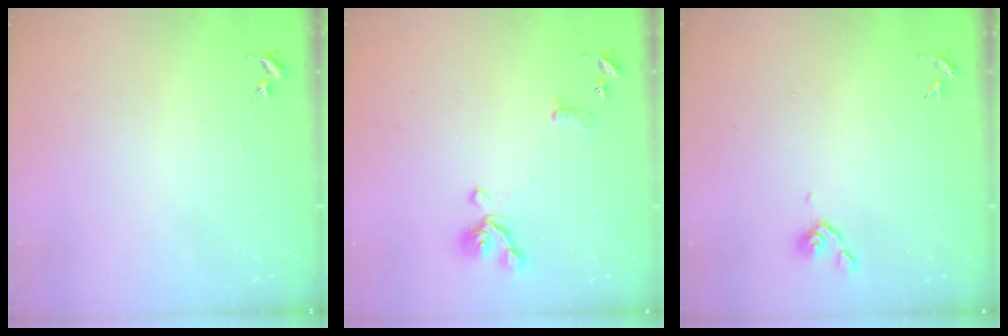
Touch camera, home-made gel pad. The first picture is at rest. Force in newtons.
{"total": 11.3, "press": 11.2, "slide": 1.3}
{"total": 4.4, "press": 4.4, "slide": 0.7}